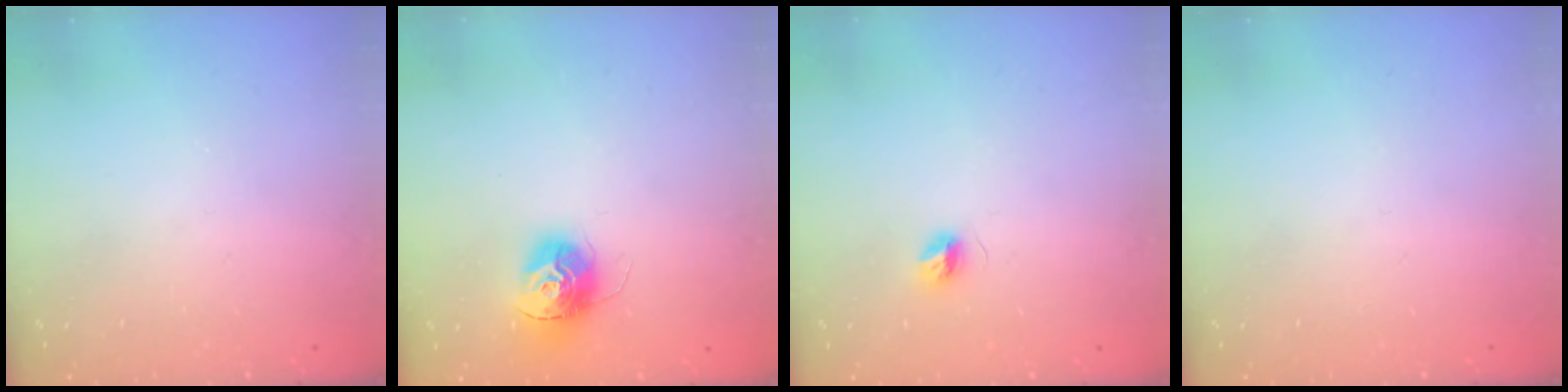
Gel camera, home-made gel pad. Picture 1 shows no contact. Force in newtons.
{"total": 13.6, "press": 13.5, "slide": 1.3}
{"total": 5.0, "press": 5.0, "slide": 0.6}
{"total": 0.0}